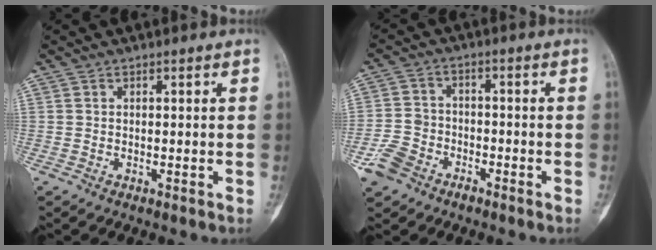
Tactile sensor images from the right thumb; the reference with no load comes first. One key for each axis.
{"total": 7.3, "fx": -4.4, "fy": 5.0, "fz": 2.9, "tx": -0.052, "ty": 0.024, "tz": -0.086}